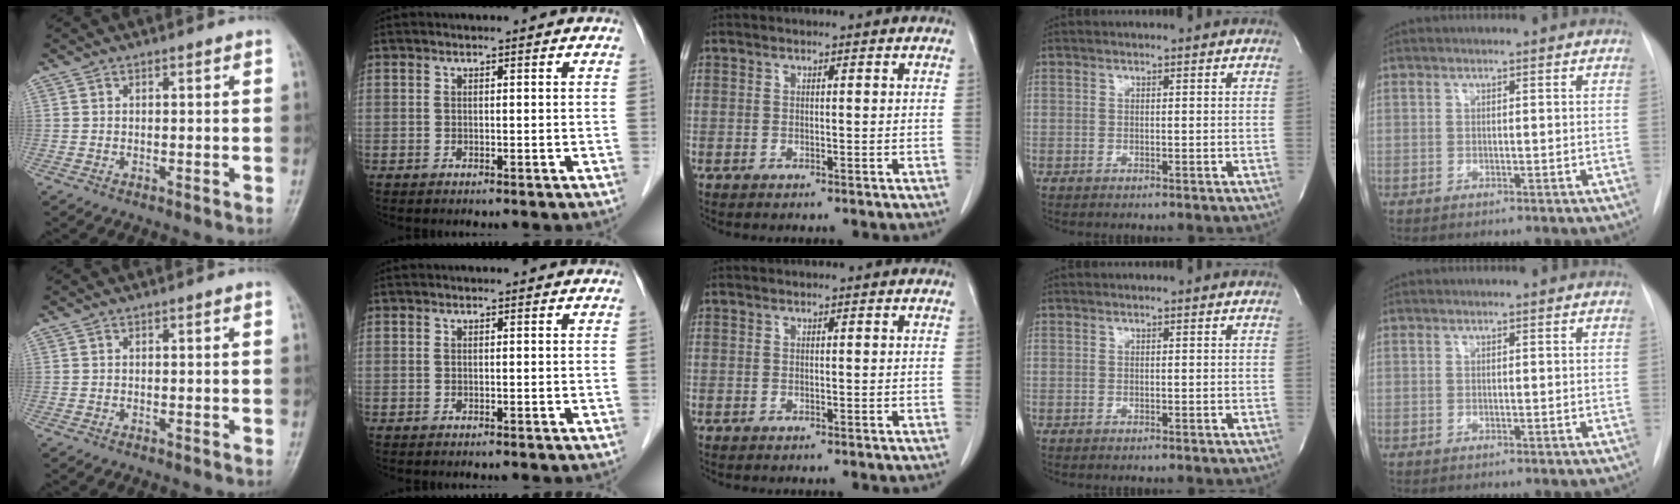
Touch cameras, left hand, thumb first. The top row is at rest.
{}